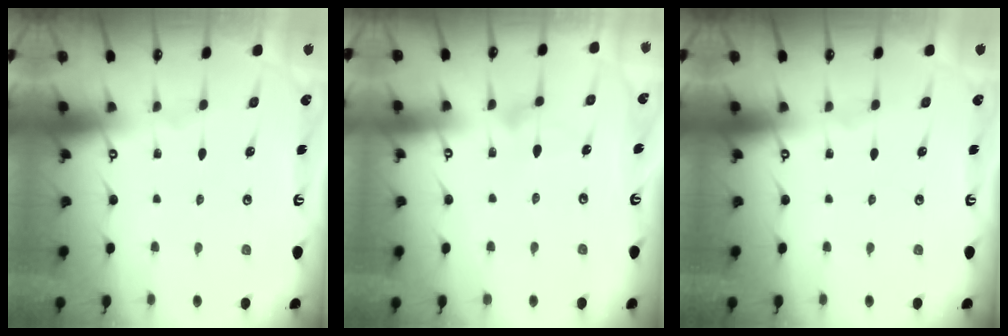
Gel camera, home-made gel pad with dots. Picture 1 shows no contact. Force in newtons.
{"total": 7.7, "press": 7.7, "slide": 0.3}
{"total": 0.0}